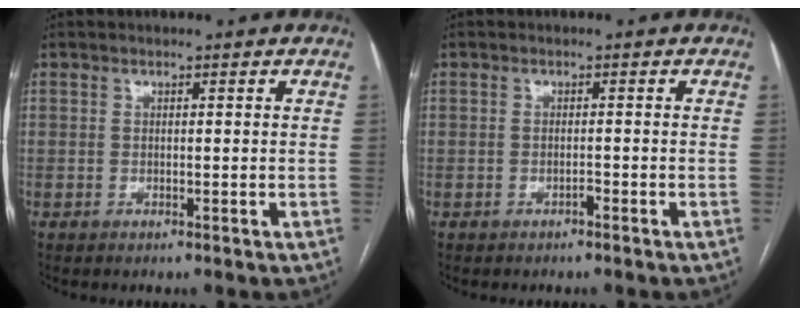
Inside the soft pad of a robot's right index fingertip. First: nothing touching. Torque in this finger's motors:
{"motor_torque": [0.12, 0.11, 0.10, 0.02]}